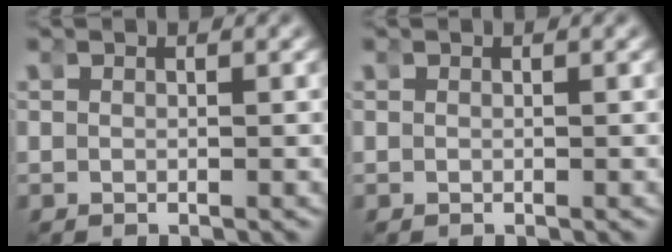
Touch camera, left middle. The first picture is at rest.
{"total": 0.0}